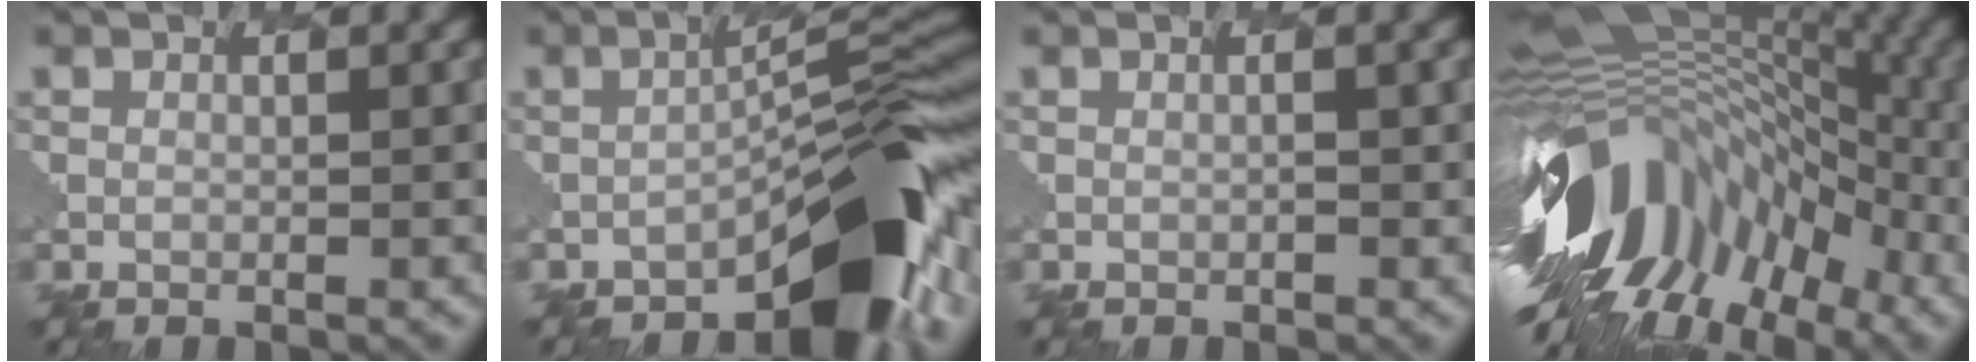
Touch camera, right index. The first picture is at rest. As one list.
[{"total": 7.3, "force": [-5.0, 1.5, 5.2], "torque": [-0.084, 0.012, -0.099]}, {"total": 0.0}, {"total": 12.9, "force": [-5.5, 8.3, 8.3], "torque": [-0.169, 0.041, -0.114]}]